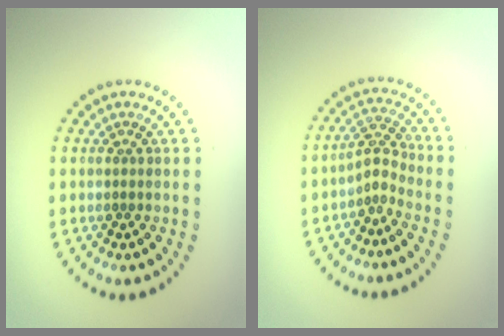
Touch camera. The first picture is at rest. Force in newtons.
{"total": 2.1, "press": 1.5, "slide": 1.6}